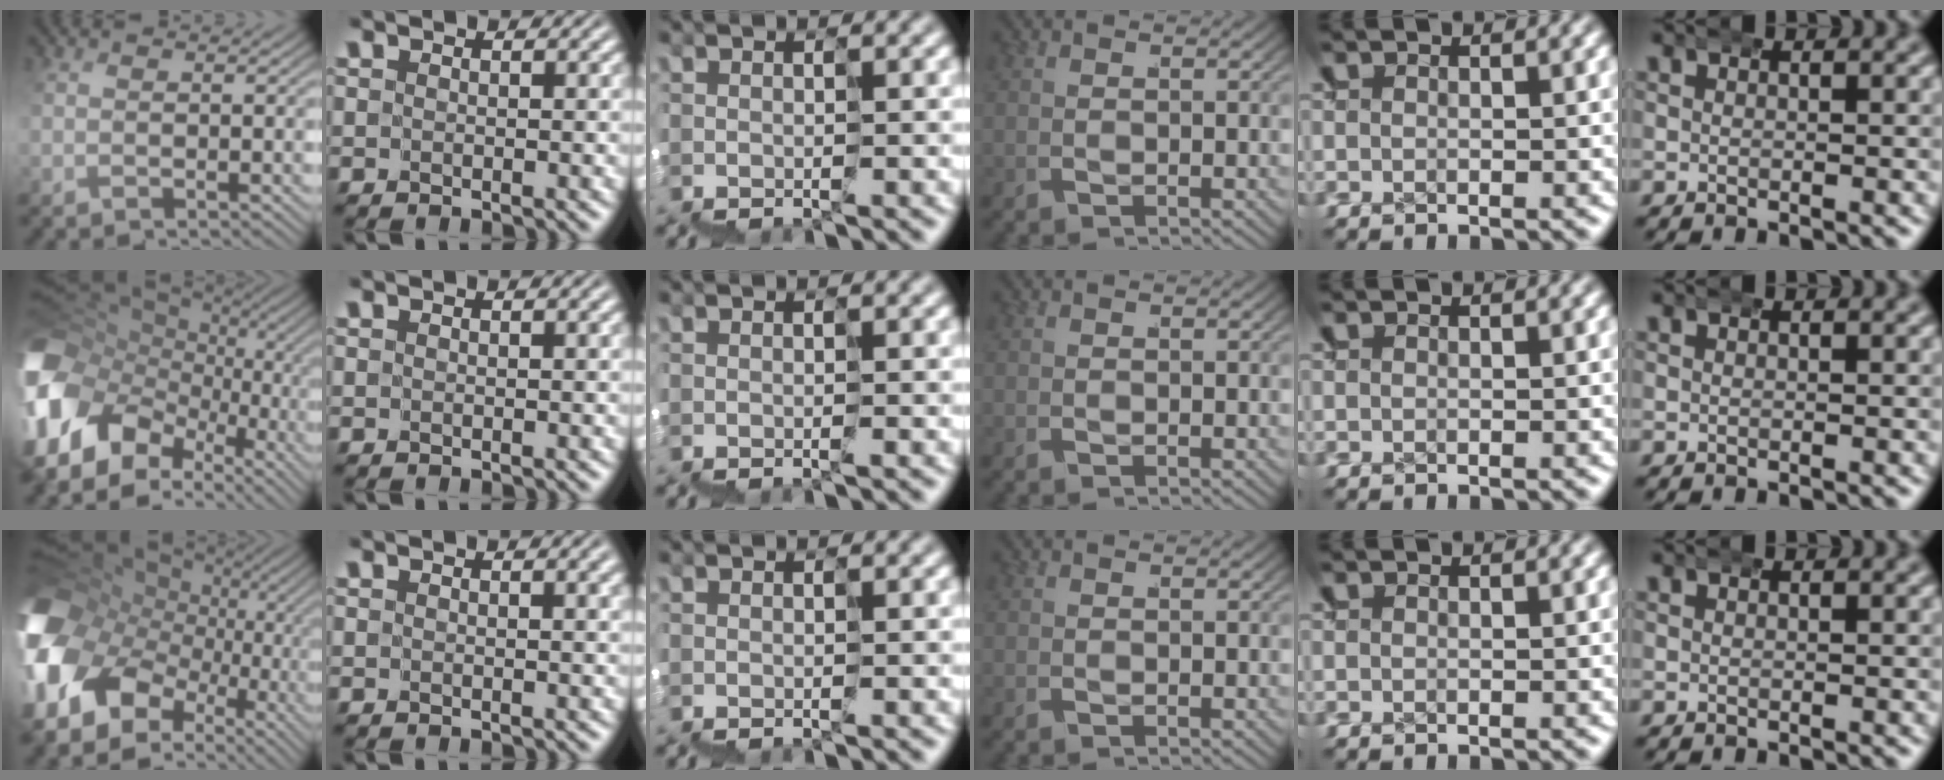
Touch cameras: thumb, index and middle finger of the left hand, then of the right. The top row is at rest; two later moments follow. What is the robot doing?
{"motion": "wrap", "object": "ethernet cable"}